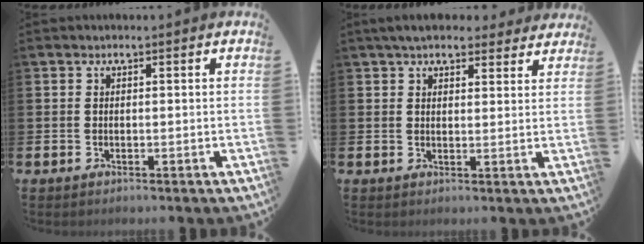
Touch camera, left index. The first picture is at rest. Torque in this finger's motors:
{"motor_torque": [1.12, -1.02, 0.71, 0.15]}